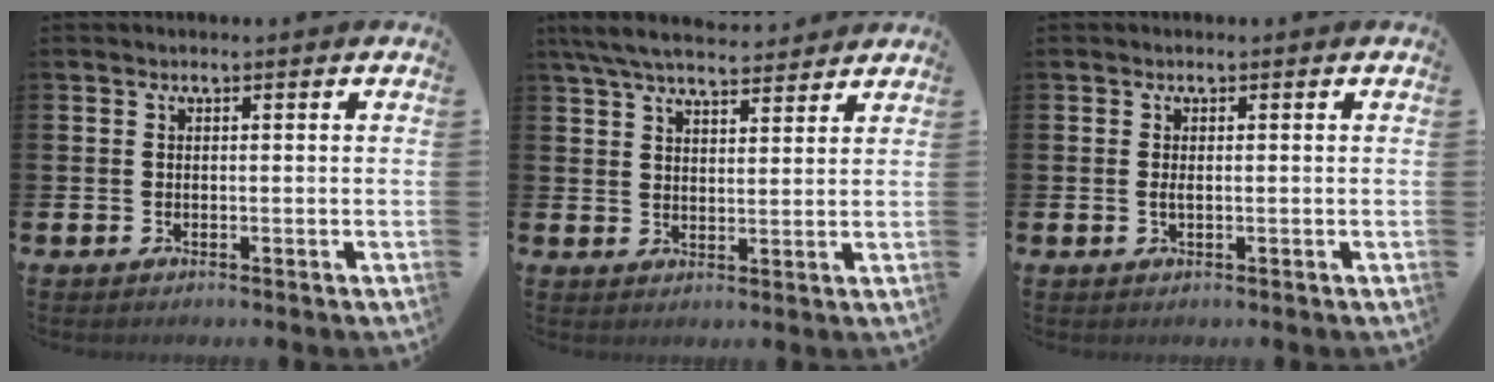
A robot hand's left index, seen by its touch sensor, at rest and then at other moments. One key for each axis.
{"total": 6.6, "fx": 6.1, "fy": 1.2, "fz": 2.0, "tx": -0.050, "ty": -0.029, "tz": 0.110}
{"total": 0.7, "fx": 0.1, "fy": 0.2, "fz": 0.7, "tx": -0.008, "ty": -0.002, "tz": -0.001}